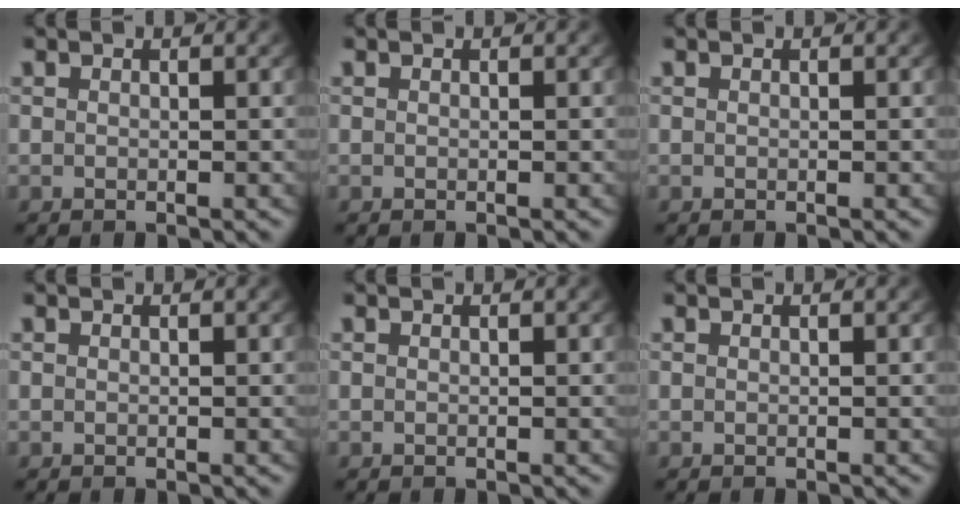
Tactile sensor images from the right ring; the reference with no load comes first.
{"total": 0.0}
{"total": 0.0}
{"total": 0.0}
{"total": 0.0}
{"total": 0.0}